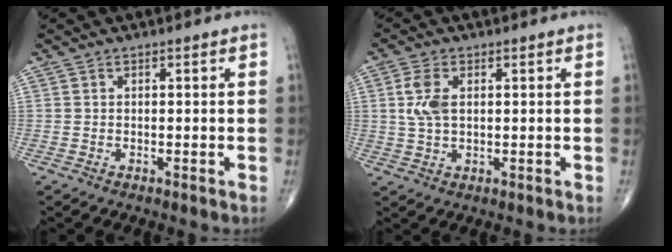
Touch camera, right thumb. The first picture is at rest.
{"total": 5.2, "force": [1.0, 2.9, 4.2], "torque": [-0.098, 0.003, 0.020]}